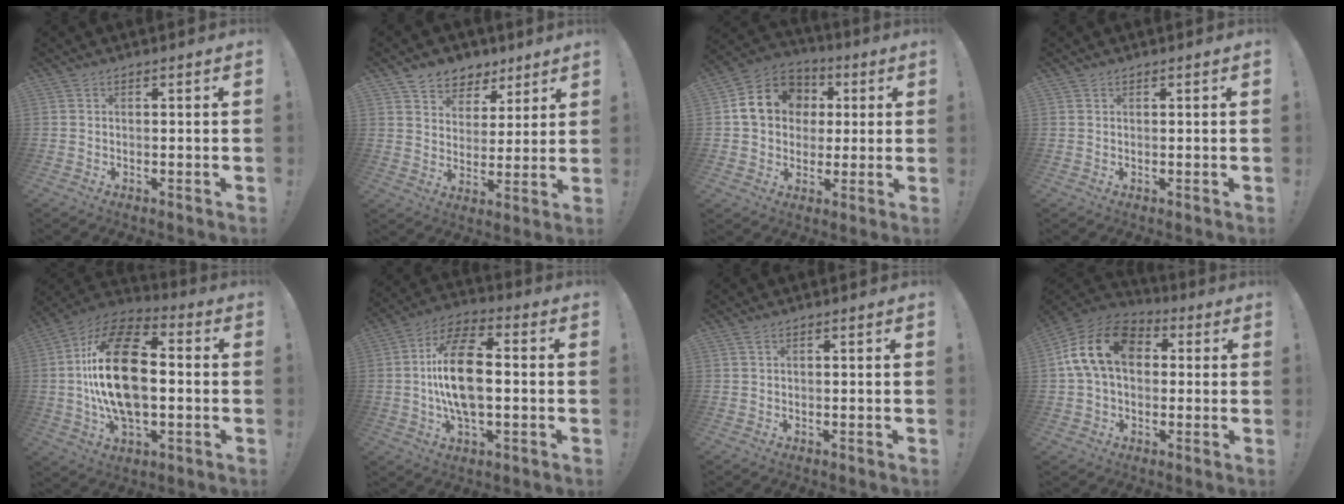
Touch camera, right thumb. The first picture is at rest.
{"total": 7.2, "force": [4.5, 5.5, 0.6], "torque": [-0.009, -0.035, 0.091]}
{"total": 14.9, "force": [3.2, 12.8, 7.0], "torque": [-0.100, 0.008, 0.072]}
{"total": 0.6, "force": [0.5, 0.2, -0.1], "torque": [0.010, -0.005, 0.009]}
{"total": 23.8, "force": [0.1, 13.5, 19.6], "torque": [-0.357, 0.010, -0.002]}
{"total": 16.2, "force": [-0.2, 8.0, 14.1], "torque": [-0.258, 0.007, -0.010]}
{"total": 1.0, "force": [0.5, 0.2, 0.8], "torque": [-0.015, 0.000, 0.009]}
{"total": 17.2, "force": [3.9, 11.7, 12.0], "torque": [-0.217, 0.013, 0.073]}